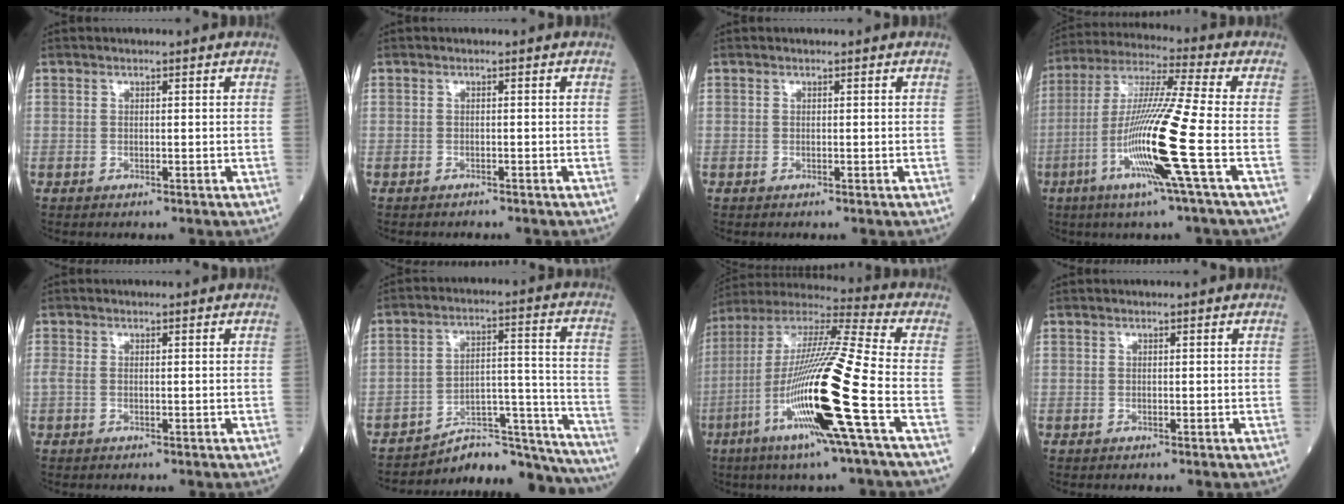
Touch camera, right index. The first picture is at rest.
{"total": 1.2, "force": [-1.2, 0.3, 0.4], "torque": [-0.013, -0.002, -0.016]}
{"total": 0.0}
{"total": 15.2, "force": [-4.8, -1.9, 14.3], "torque": [-0.287, -0.018, -0.099]}
{"total": 1.0, "force": [-0.2, 0.6, 0.8], "torque": [-0.024, 0.004, -0.004]}
{"total": 18.5, "force": [-18.0, 2.6, 3.7], "torque": [-0.013, 0.070, -0.250]}
{"total": 20.7, "force": [-6.9, -0.8, 19.5], "torque": [-0.402, -0.029, -0.142]}
{"total": 0.0}